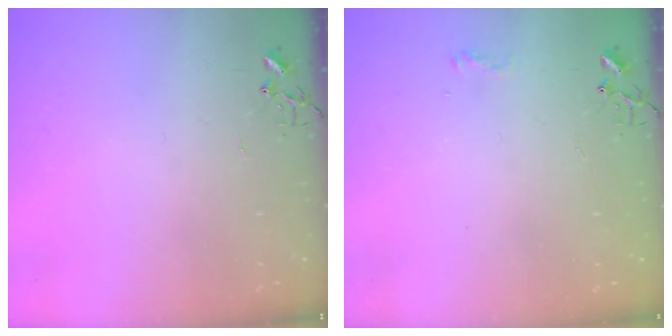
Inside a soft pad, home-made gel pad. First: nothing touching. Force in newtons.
{"total": 5.9, "press": 5.9, "slide": 0.8}